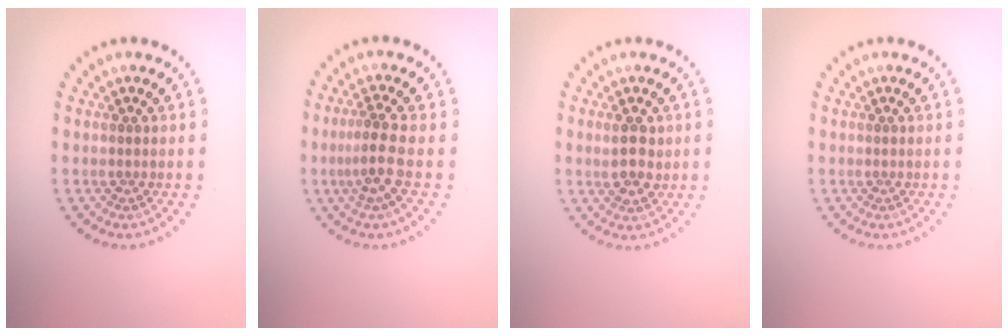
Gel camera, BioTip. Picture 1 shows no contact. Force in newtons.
{"total": 2.5, "press": 2.0, "slide": 1.5}
{"total": 2.7, "press": 2.7, "slide": 0.6}
{"total": 0.0}